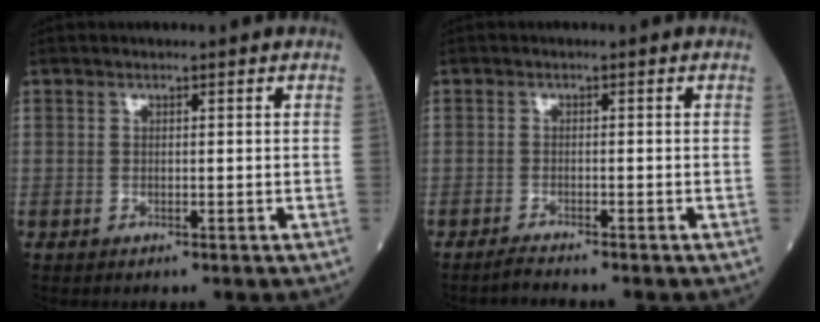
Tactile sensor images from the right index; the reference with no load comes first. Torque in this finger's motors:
{"motor_torque": [-0.15, -0.13, 0.06, 0.02]}